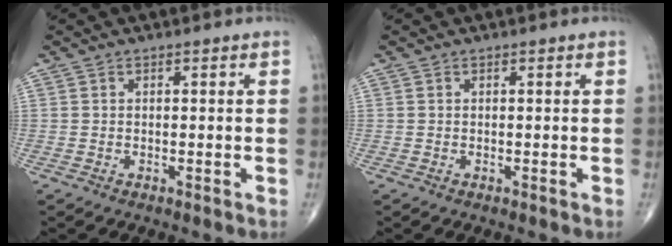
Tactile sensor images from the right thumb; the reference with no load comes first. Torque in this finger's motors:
{"motor_torque": [0.06, 0.14, 0.05, -0.17, 0.07]}